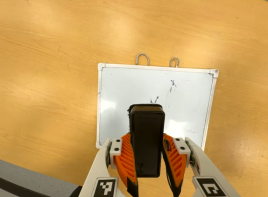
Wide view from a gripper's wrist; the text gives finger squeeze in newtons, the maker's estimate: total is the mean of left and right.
{"total": 10.3, "left": 8.9, "right": 11.6}